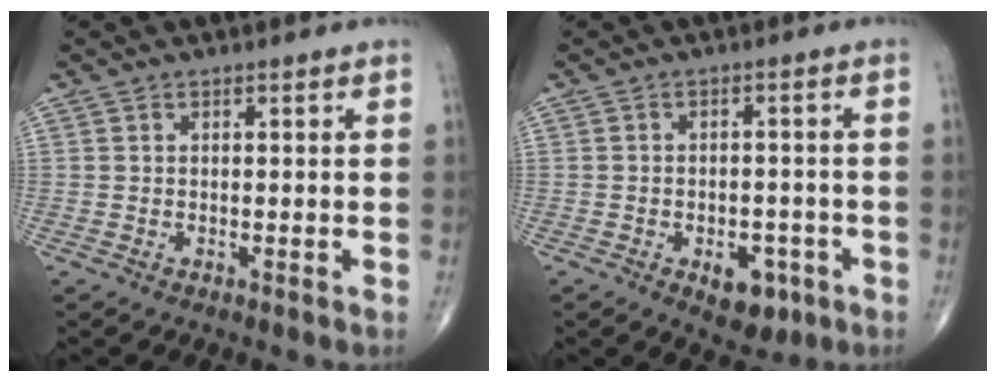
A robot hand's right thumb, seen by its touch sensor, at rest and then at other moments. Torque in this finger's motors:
{"motor_torque": [0.99, 0.75, 0.61, -0.46, 0.09]}